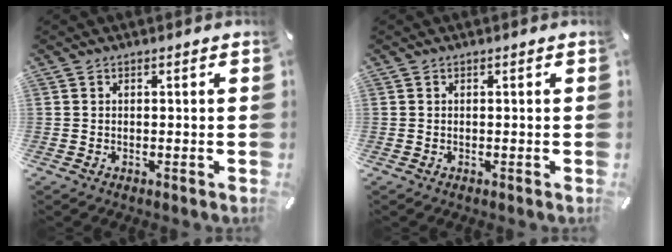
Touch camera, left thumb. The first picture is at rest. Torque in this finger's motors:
{"motor_torque": [-0.02, 0.02, -0.01, 0.03, 0.00]}